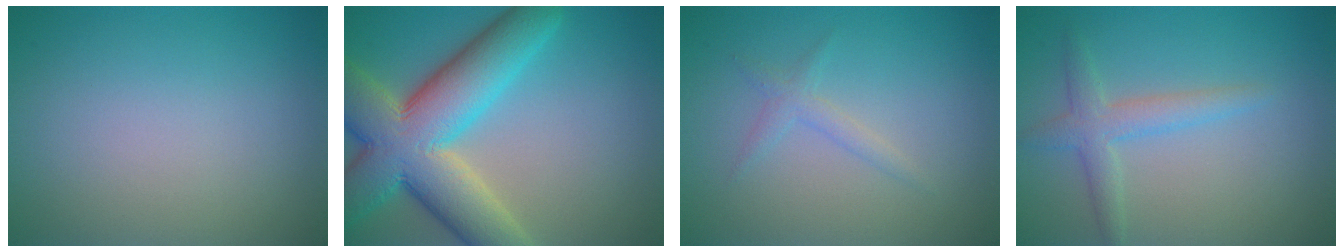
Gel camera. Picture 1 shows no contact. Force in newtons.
{"total": 12.3, "press": 12.2, "slide": 0.9}
{"total": 1.3, "press": 1.3, "slide": 0.1}
{"total": 2.7, "press": 2.7, "slide": 0.1}